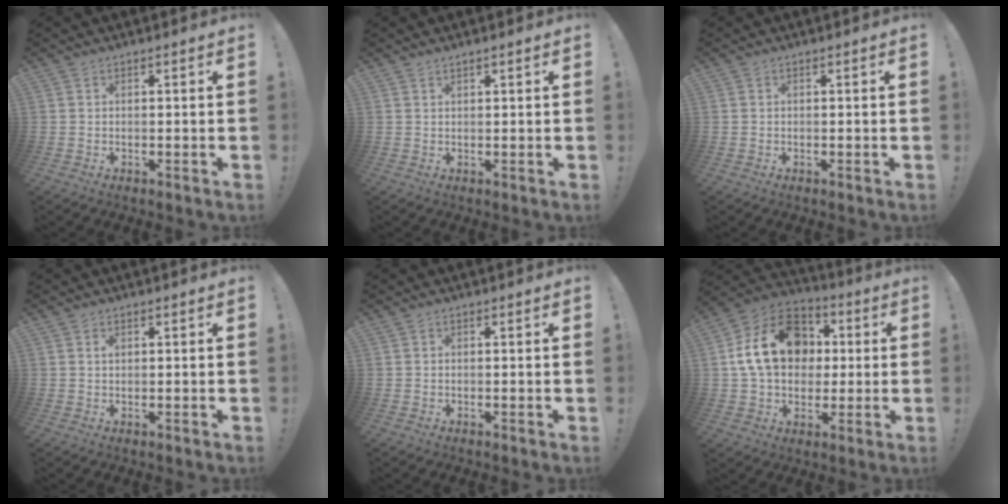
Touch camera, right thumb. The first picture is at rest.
{"total": 0.9, "force": [0.8, 0.1, 0.5], "torque": [-0.013, 0.002, 0.015]}
{"total": 0.0}
{"total": 0.6, "force": [0.2, 0.3, 0.4], "torque": [-0.008, 0.001, 0.004]}
{"total": 0.0}
{"total": 20.4, "force": [3.9, 15.8, 12.3], "torque": [-0.183, 0.007, 0.082]}